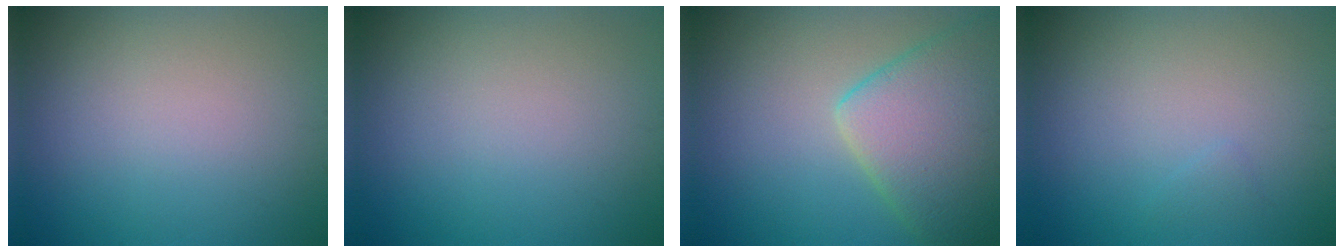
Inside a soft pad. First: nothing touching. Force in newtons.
{"total": 0.0}
{"total": 8.2, "press": 8.2, "slide": 0.5}
{"total": 0.5, "press": 0.5, "slide": 0.0}